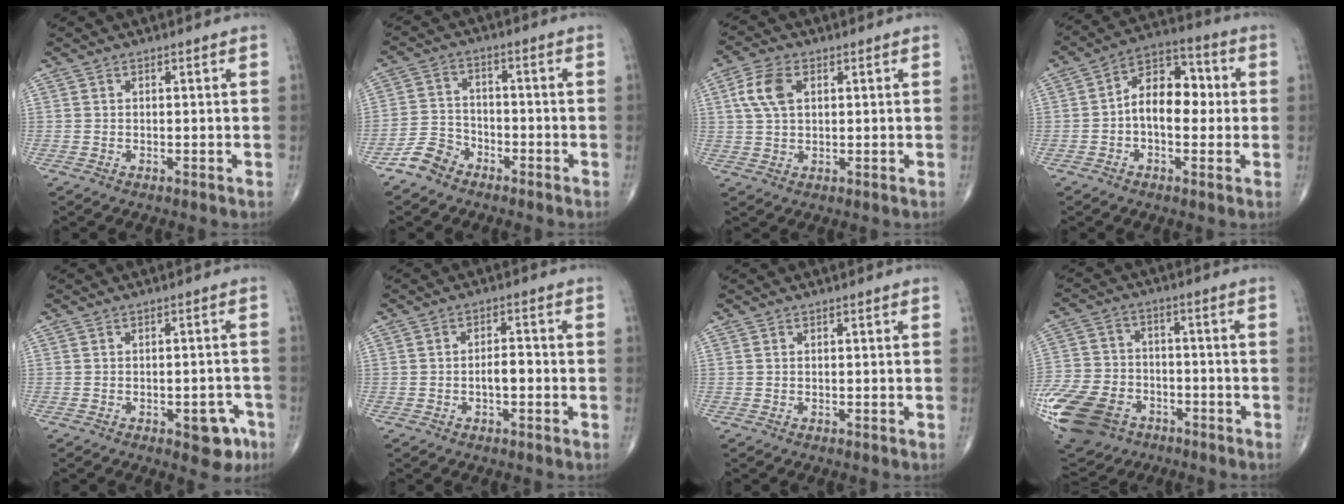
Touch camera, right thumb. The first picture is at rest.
{"total": 5.5, "force": [-4.2, 3.3, 1.2], "torque": [-0.012, 0.025, -0.088]}
{"total": 6.5, "force": [1.8, 3.8, 4.9], "torque": [-0.105, 0.007, 0.035]}
{"total": 11.1, "force": [-0.1, 6.9, 8.6], "torque": [-0.110, 0.034, -0.012]}
{"total": 5.8, "force": [-2.8, 2.8, 4.2], "torque": [-0.026, 0.017, -0.030]}
{"total": 3.3, "force": [-0.9, 1.5, 2.8], "torque": [-0.040, 0.013, -0.017]}
{"total": 0.0}
{"total": 21.7, "force": [-10.1, 15.2, 11.7], "torque": [-0.286, 0.016, -0.177]}